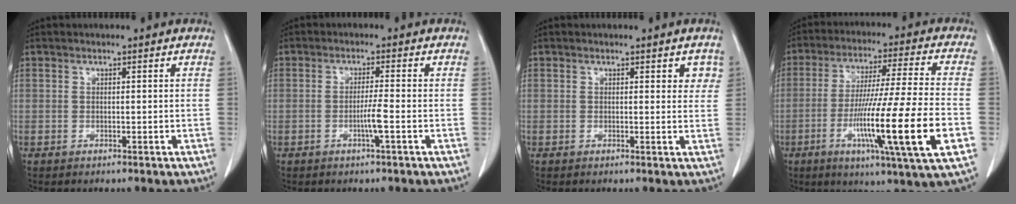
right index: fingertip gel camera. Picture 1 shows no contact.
{"total": 2.9, "force": [-1.0, -0.5, 2.7], "torque": [-0.050, -0.003, -0.020]}
{"total": 2.5, "force": [1.3, 1.3, 1.7], "torque": [-0.007, 0.000, 0.010]}
{"total": 19.4, "force": [-5.8, -0.7, 18.5], "torque": [-0.315, -0.025, -0.100]}